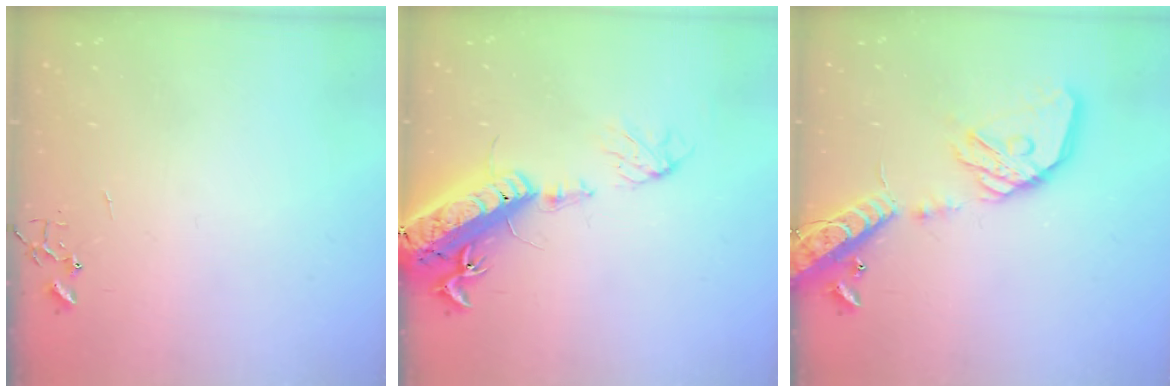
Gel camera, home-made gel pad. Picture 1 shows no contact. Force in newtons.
{"total": 20.3, "press": 19.8, "slide": 4.4}
{"total": 21.3, "press": 20.9, "slide": 3.7}